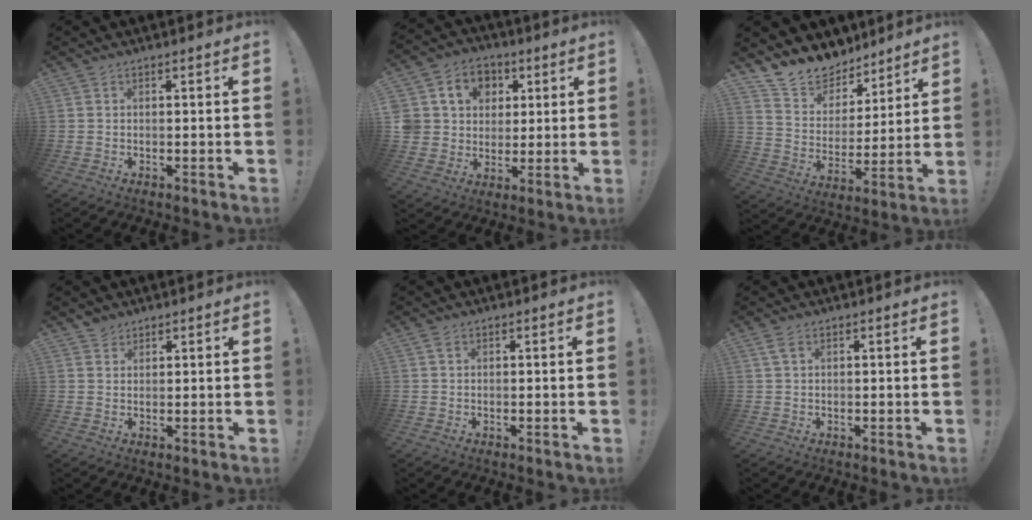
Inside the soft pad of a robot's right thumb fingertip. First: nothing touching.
{"total": 11.3, "force": [3.1, 10.2, 3.6], "torque": [-0.052, -0.011, 0.073]}
{"total": 12.3, "force": [10.6, 6.1, 1.5], "torque": [-0.038, -0.092, 0.196]}
{"total": 2.7, "force": [2.2, 1.4, 0.5], "torque": [-0.013, -0.009, 0.043]}
{"total": 0.9, "force": [0.5, 0.5, 0.6], "torque": [-0.006, 0.000, 0.007]}
{"total": 2.2, "force": [1.0, 1.0, 1.7], "torque": [-0.036, 0.005, 0.018]}